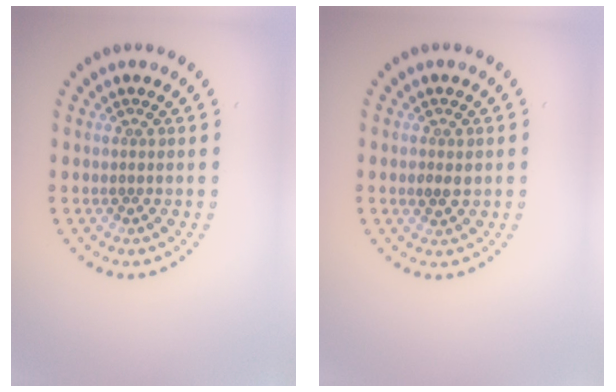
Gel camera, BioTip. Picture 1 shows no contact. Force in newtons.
{"total": 1.5, "press": 1.5, "slide": 0.2}